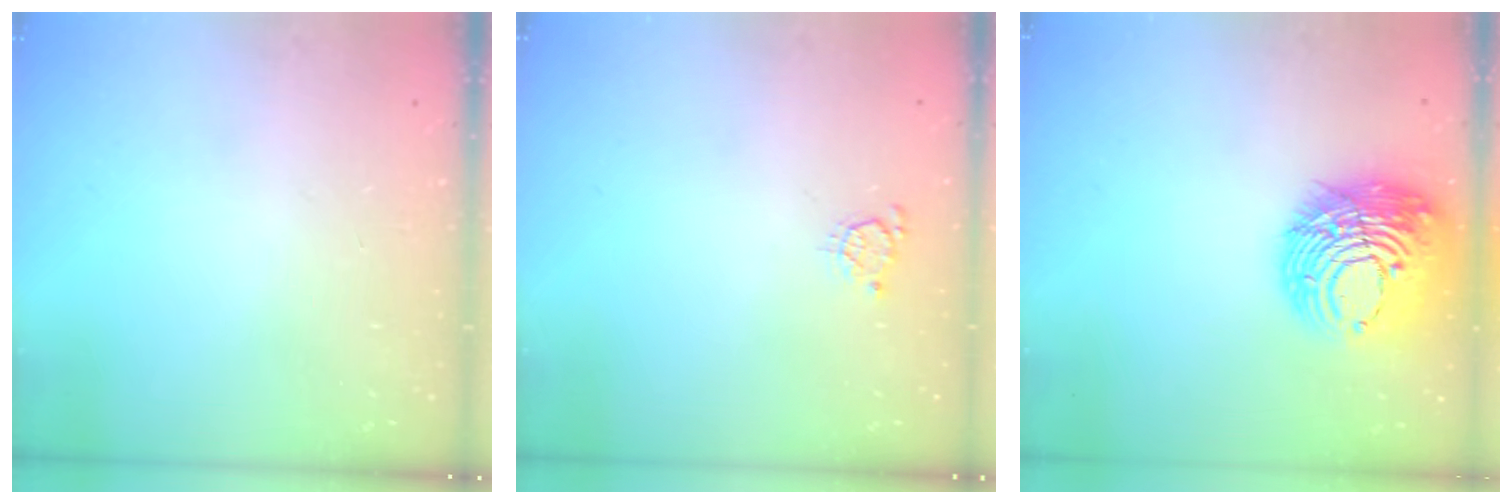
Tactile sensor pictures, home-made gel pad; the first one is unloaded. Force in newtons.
{"total": 4.3, "press": 4.2, "slide": 0.5}
{"total": 16.6, "press": 16.4, "slide": 2.0}